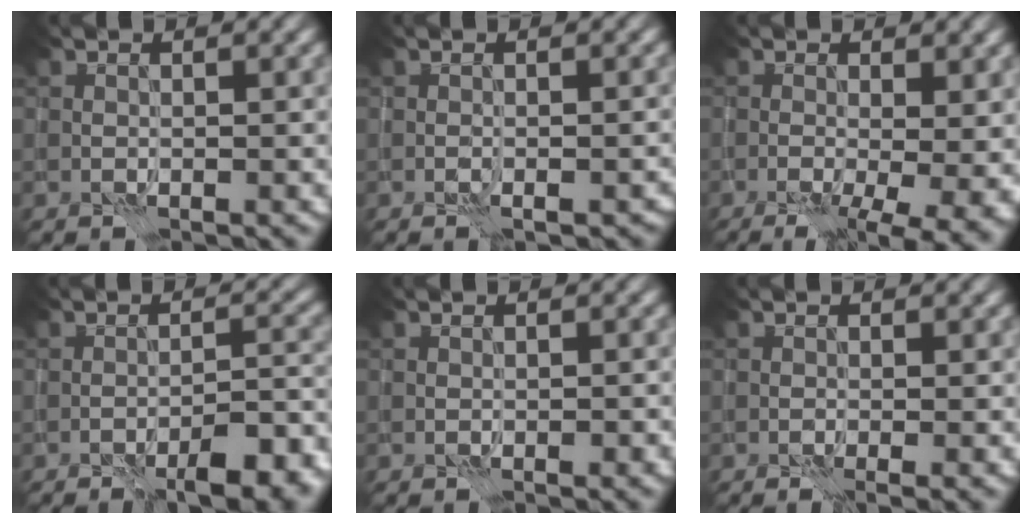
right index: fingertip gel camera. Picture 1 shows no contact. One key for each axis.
{"total": 2.0, "fx": -1.2, "fy": 0.9, "fz": 1.4, "tx": -0.029, "ty": -0.001, "tz": -0.015}
{"total": 8.4, "fx": -2.8, "fy": 3.2, "fz": 7.3, "tx": -0.072, "ty": -0.008, "tz": -0.035}
{"total": 7.1, "fx": -4.6, "fy": 2.1, "fz": 4.9, "tx": -0.066, "ty": 0.004, "tz": -0.062}
{"total": 0.6, "fx": -0.1, "fy": 0.3, "fz": 0.6, "tx": -0.010, "ty": 0.000, "tz": -0.001}
{"total": 0.9, "fx": -0.2, "fy": 0.2, "fz": 0.8, "tx": -0.016, "ty": -0.005, "tz": -0.005}